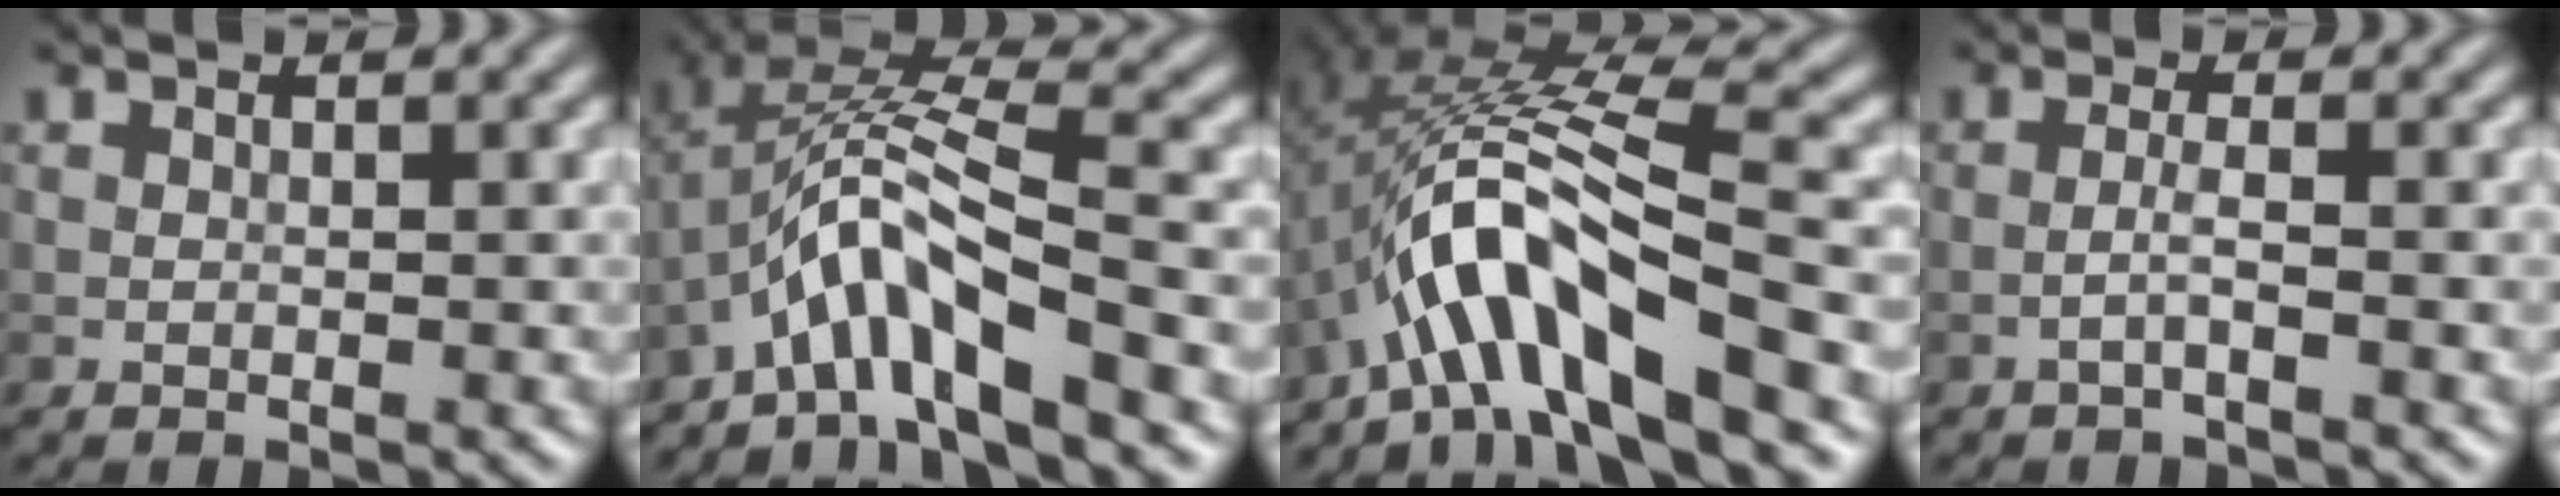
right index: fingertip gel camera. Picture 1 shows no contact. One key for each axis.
{"total": 7.5, "fx": -4.0, "fy": 1.8, "fz": 6.1, "tx": -0.109, "ty": 0.016, "tz": -0.080}
{"total": 10.5, "fx": -5.1, "fy": 2.4, "fz": 8.9, "tx": -0.156, "ty": 0.020, "tz": -0.087}
{"total": 1.5, "fx": -0.8, "fy": 0.0, "fz": 1.3, "tx": -0.023, "ty": 0.008, "tz": -0.020}